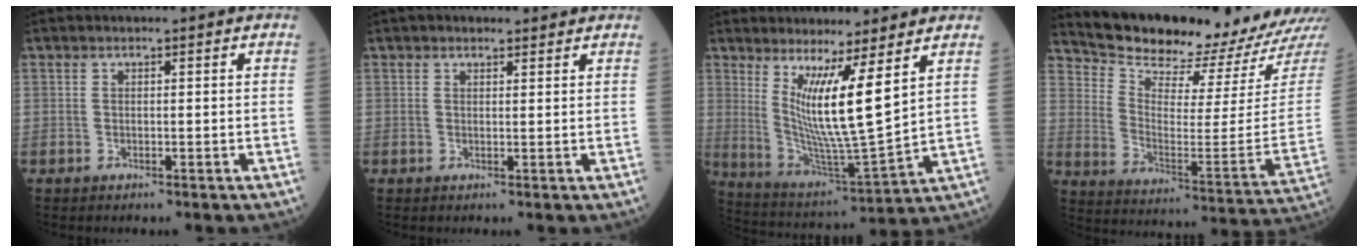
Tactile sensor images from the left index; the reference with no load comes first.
{"total": 3.0, "force": [2.6, 1.0, 1.1], "torque": [-0.015, 0.021, 0.034]}
{"total": 10.6, "force": [4.4, -0.4, 9.6], "torque": [-0.189, -0.039, 0.087]}
{"total": 18.7, "force": [17.9, 0.1, 5.4], "torque": [-0.112, -0.098, 0.259]}